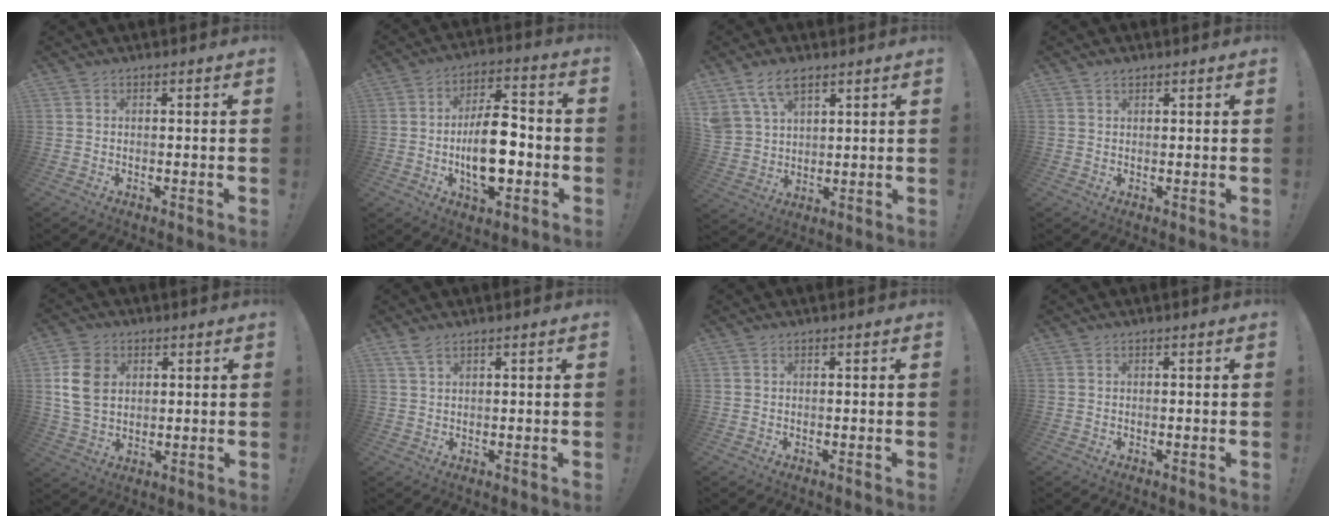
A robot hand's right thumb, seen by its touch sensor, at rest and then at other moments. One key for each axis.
{"total": 15.4, "fx": -3.1, "fy": 9.0, "fz": 12.1, "tx": -0.195, "ty": 0.015, "tz": -0.051}
{"total": 9.4, "fx": 6.0, "fy": 5.6, "fz": 4.5, "tx": -0.082, "ty": -0.022, "tz": 0.119}
{"total": 1.1, "fx": 0.9, "fy": 0.5, "fz": 0.5, "tx": -0.009, "ty": 0.000, "tz": 0.017}
{"total": 11.0, "fx": 3.0, "fy": 8.5, "fz": 6.2, "tx": -0.116, "ty": -0.002, "tz": 0.061}
{"total": 2.7, "fx": 1.9, "fy": 0.9, "fz": 1.8, "tx": -0.036, "ty": -0.004, "tz": 0.035}
{"total": 0.0}
{"total": 0.0}